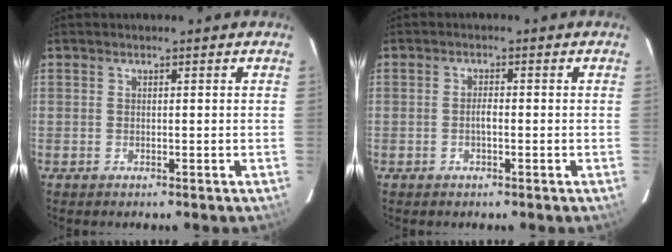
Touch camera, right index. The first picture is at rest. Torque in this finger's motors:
{"motor_torque": [0.75, 0.03, 0.37, 0.06]}